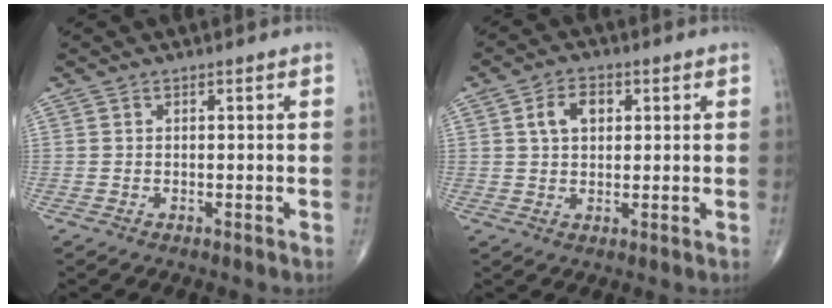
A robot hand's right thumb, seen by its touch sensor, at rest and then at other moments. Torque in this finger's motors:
{"motor_torque": [-0.75, 0.36, 0.56, 0.24, 0.06]}